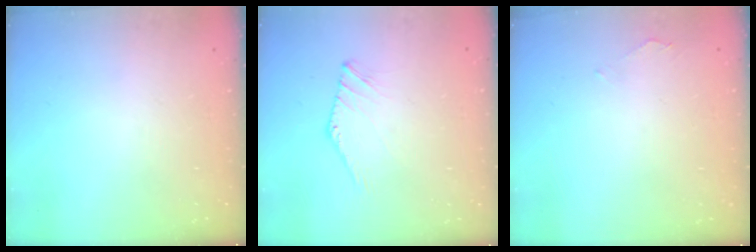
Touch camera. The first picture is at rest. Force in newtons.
{"total": 1.7, "press": 1.6, "slide": 0.4}
{"total": 1.0, "press": 1.0, "slide": 0.2}